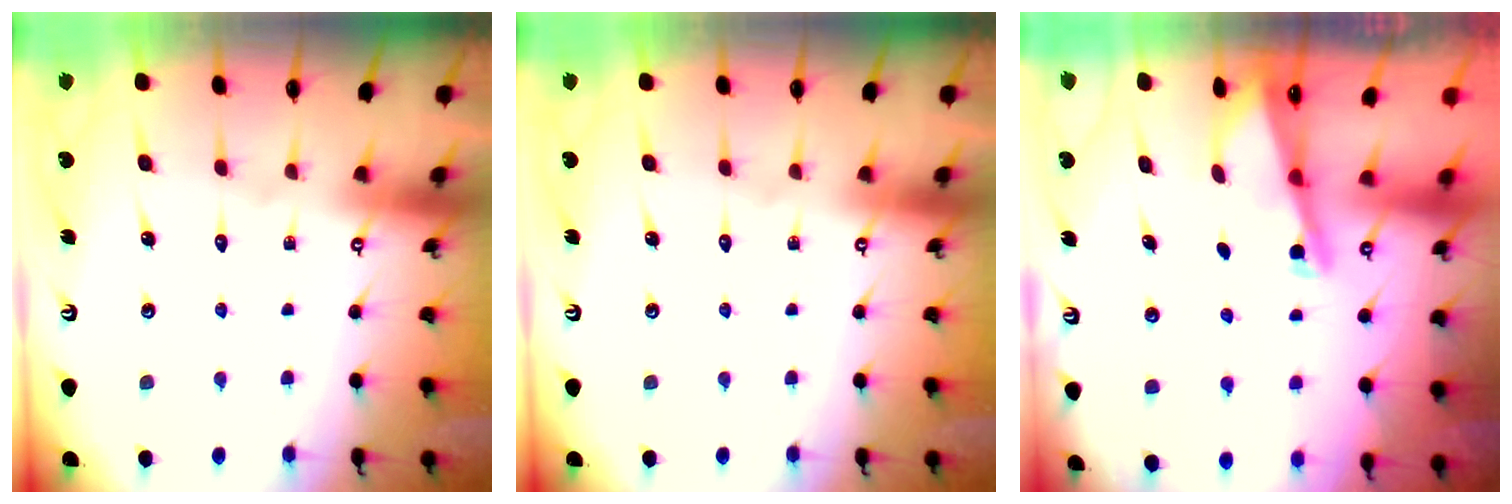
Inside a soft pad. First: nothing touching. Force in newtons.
{"total": 0.0}
{"total": 2.0, "press": 2.0, "slide": 0.2}